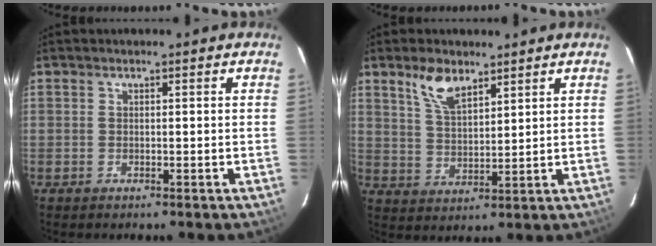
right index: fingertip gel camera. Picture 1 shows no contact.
{"total": 7.0, "force": [4.8, 3.0, 4.2], "torque": [-0.076, 0.005, 0.096]}